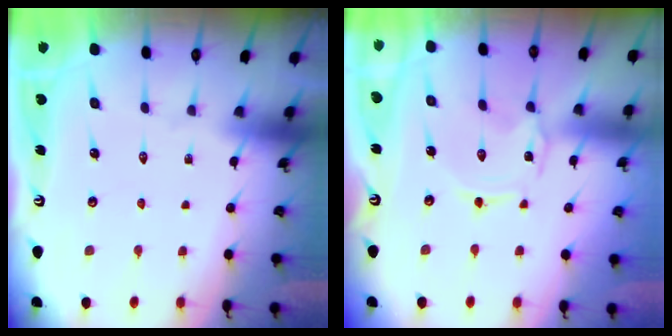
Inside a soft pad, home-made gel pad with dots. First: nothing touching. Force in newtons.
{"total": 0.0}